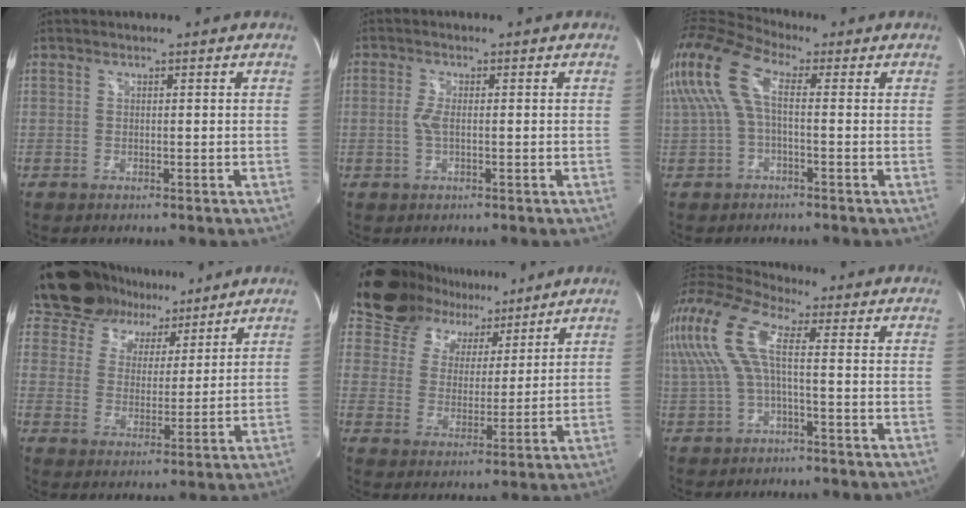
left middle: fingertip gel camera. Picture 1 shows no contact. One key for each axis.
{"total": 2.0, "fx": -0.2, "fy": 0.5, "fz": 2.0, "tx": -0.045, "ty": 0.000, "tz": -0.004}
{"total": 9.8, "fx": 1.6, "fy": 3.5, "fz": 9.0, "tx": -0.203, "ty": 0.048, "tz": 0.024}
{"total": 12.5, "fx": 10.4, "fy": 6.2, "fz": 3.0, "tx": -0.048, "ty": 0.020, "tz": 0.172}
{"total": 13.4, "fx": 11.3, "fy": 6.7, "fz": 2.8, "tx": -0.047, "ty": 0.022, "tz": 0.180}
{"total": 10.5, "fx": 1.3, "fy": 2.4, "fz": 10.1, "tx": -0.231, "ty": 0.041, "tz": 0.019}